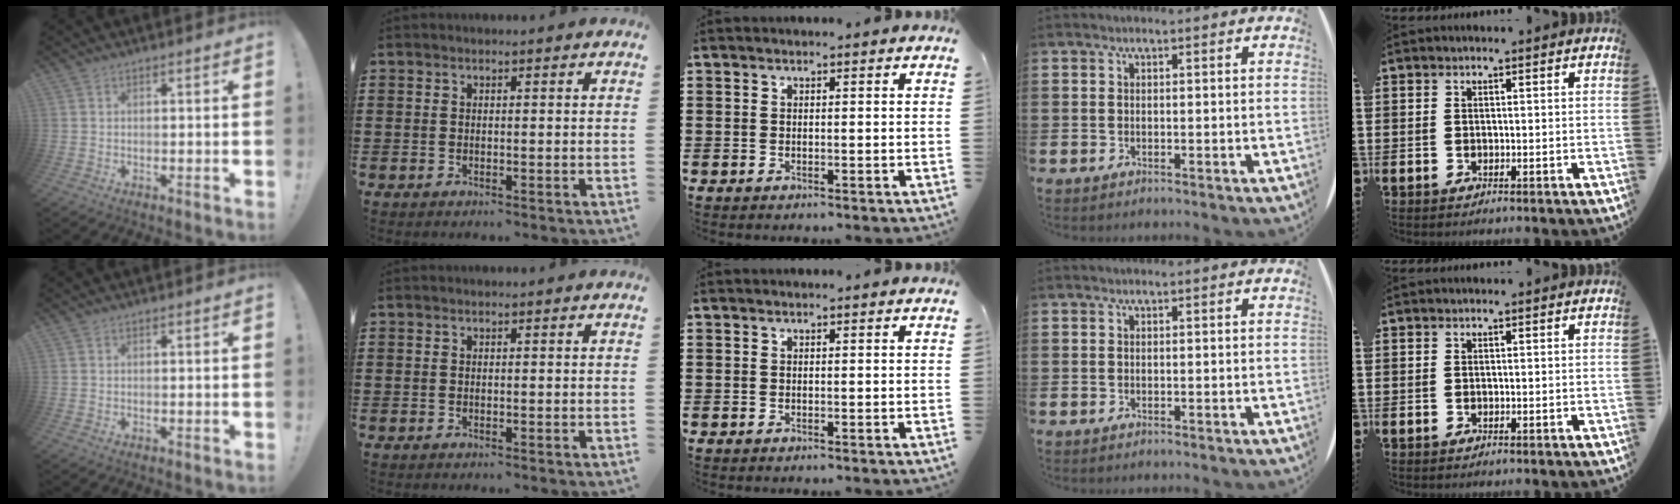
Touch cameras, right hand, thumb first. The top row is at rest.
{}